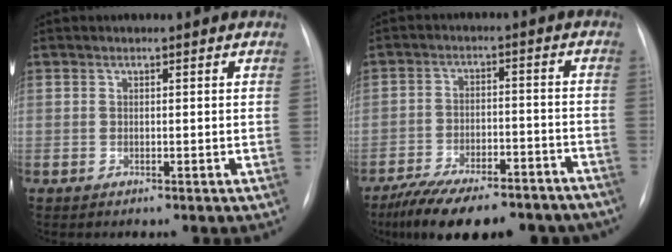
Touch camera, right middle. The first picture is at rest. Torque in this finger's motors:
{"motor_torque": [1.17, -0.97, 0.33, 0.18]}